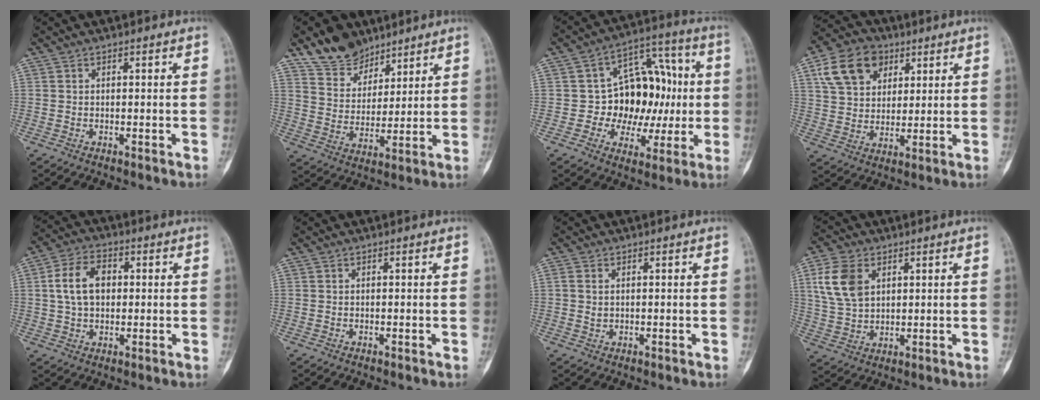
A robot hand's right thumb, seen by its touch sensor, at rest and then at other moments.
{"total": 10.5, "force": [8.1, 6.2, 2.4], "torque": [-0.007, -0.052, 0.155]}
{"total": 16.3, "force": [-0.1, 12.0, 10.9], "torque": [-0.090, 0.038, 0.005]}
{"total": 13.0, "force": [5.8, 9.4, 6.9], "torque": [-0.098, -0.008, 0.103]}
{"total": 9.3, "force": [1.3, 6.2, 6.7], "torque": [-0.108, 0.013, 0.022]}
{"total": 0.0}
{"total": 1.7, "force": [0.2, 1.2, 1.2], "torque": [-0.026, -0.003, 0.008]}
{"total": 9.9, "force": [3.6, 6.6, 6.5], "torque": [-0.121, -0.005, 0.076]}